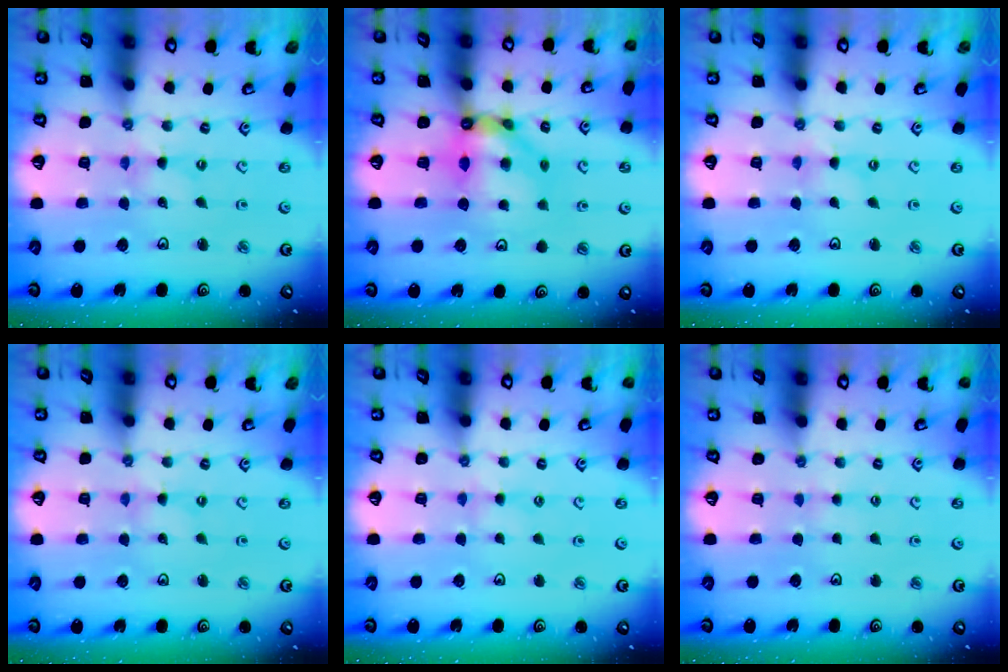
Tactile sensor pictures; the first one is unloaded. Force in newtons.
{"total": 9.6, "press": 9.6, "slide": 1.0}
{"total": 0.0}
{"total": 0.8, "press": 0.8, "slide": 0.1}
{"total": 1.8, "press": 1.8, "slide": 0.4}
{"total": 2.4, "press": 2.4, "slide": 0.3}